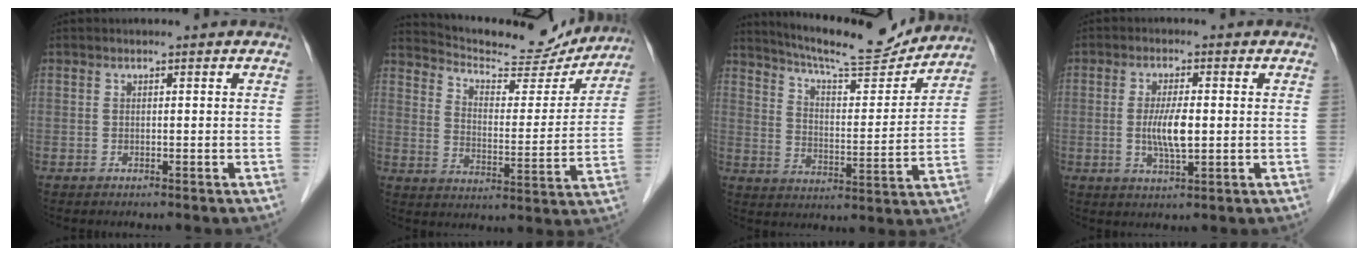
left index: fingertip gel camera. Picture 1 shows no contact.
{"total": 17.8, "force": [16.9, 3.3, 4.3], "torque": [-0.066, -0.019, 0.237]}
{"total": 15.6, "force": [14.7, 1.5, 4.9], "torque": [-0.086, -0.008, 0.221]}
{"total": 5.3, "force": [-0.2, 1.0, 5.2], "torque": [-0.105, -0.008, -0.004]}